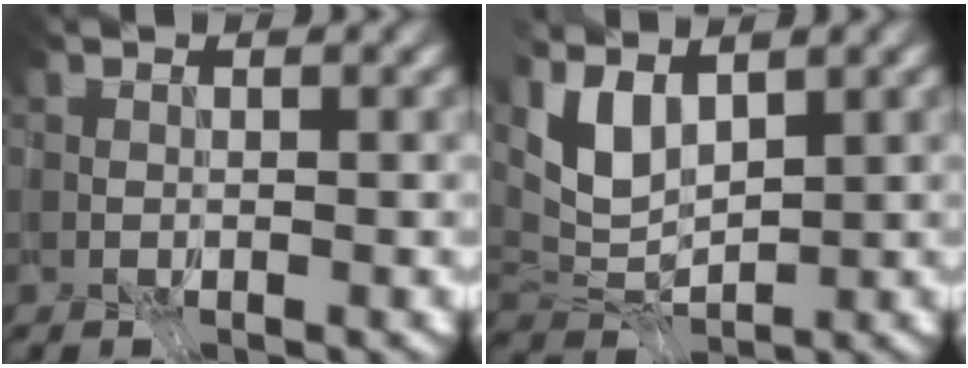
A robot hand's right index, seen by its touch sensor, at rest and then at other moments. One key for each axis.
{"total": 1.5, "fx": 1.0, "fy": -0.6, "fz": 1.0, "tx": -0.022, "ty": -0.012, "tz": 0.030}